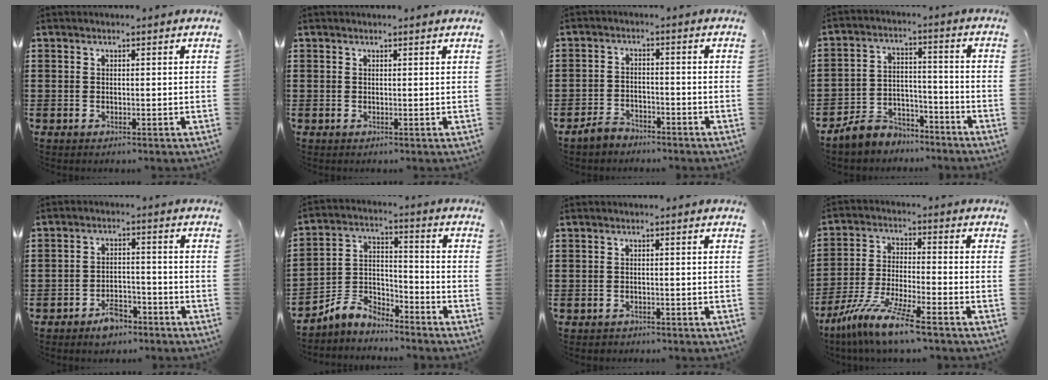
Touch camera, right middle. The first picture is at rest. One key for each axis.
{"total": 0.0}
{"total": 3.1, "fx": -2.8, "fy": 1.2, "fz": 0.3, "tx": -0.020, "ty": 0.002, "tz": -0.062}
{"total": 6.5, "fx": -6.0, "fy": 2.6, "fz": 0.0, "tx": -0.022, "ty": 0.014, "tz": -0.124}
{"total": 4.1, "fx": -3.5, "fy": 1.8, "fz": 1.3, "tx": -0.022, "ty": 0.009, "tz": -0.065}
{"total": 6.0, "fx": -5.5, "fy": 2.2, "fz": 1.1, "tx": -0.040, "ty": -0.001, "tz": -0.116}
{"total": 0.6, "fx": -0.6, "fy": 0.2, "fz": 0.0, "tx": -0.001, "ty": 0.001, "tz": -0.013}
{"total": 9.6, "fx": -8.0, "fy": 0.0, "fz": 5.4, "tx": -0.120, "ty": -0.011, "tz": -0.159}